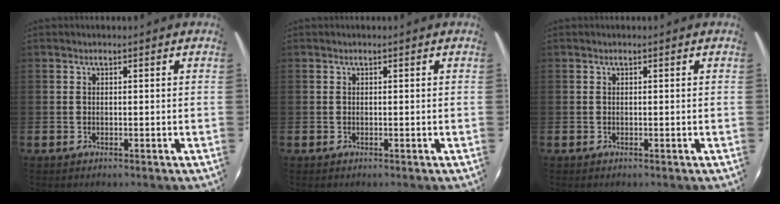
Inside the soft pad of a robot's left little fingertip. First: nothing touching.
{"total": 0.0}
{"total": 0.0}